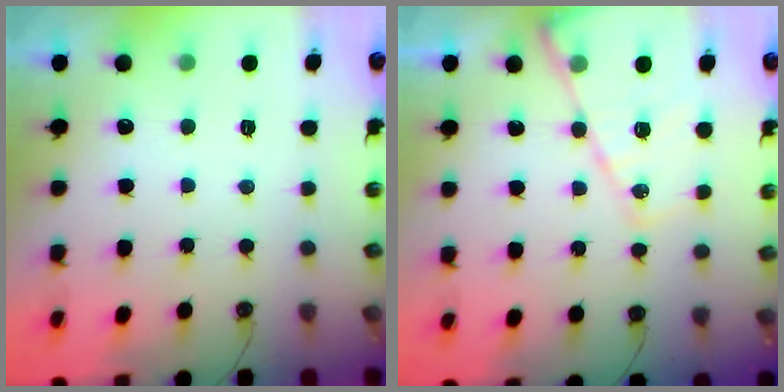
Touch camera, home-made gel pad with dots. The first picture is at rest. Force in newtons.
{"total": 15.8, "press": 15.8, "slide": 1.5}